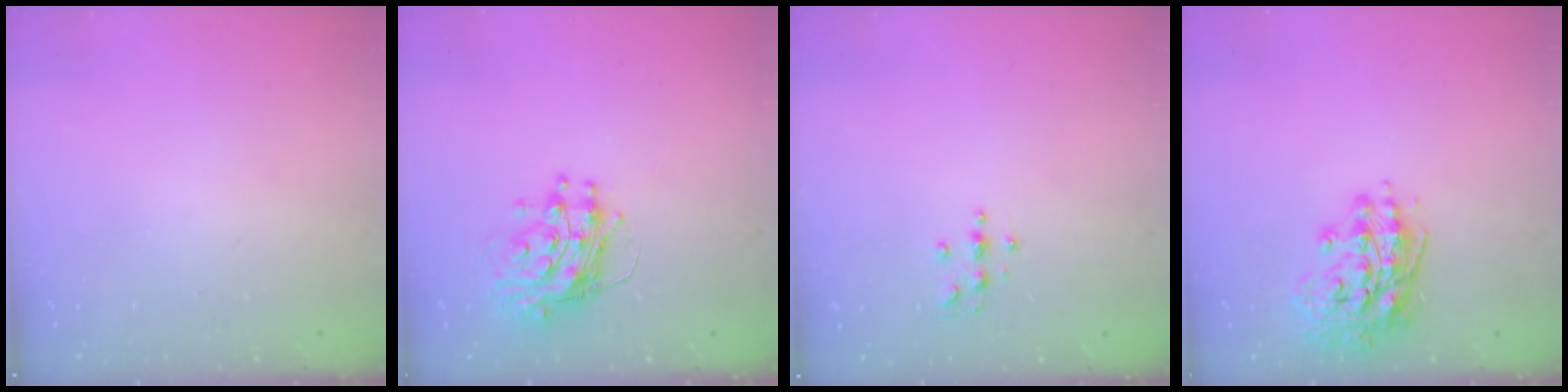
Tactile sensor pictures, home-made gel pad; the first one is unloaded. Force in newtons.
{"total": 11.4, "press": 11.3, "slide": 1.1}
{"total": 3.2, "press": 3.2, "slide": 0.5}
{"total": 14.8, "press": 14.6, "slide": 2.5}